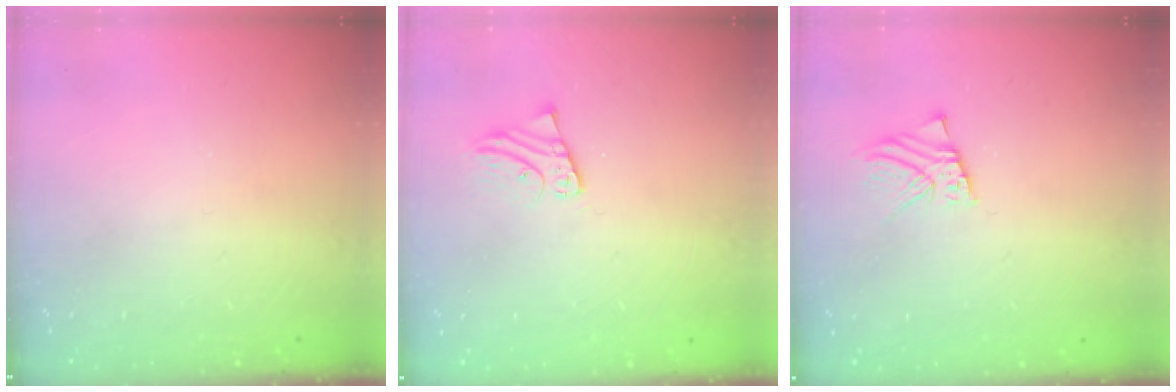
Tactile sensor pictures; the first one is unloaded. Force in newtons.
{"total": 2.1, "press": 2.1, "slide": 0.0}
{"total": 2.1, "press": 2.1, "slide": 0.0}